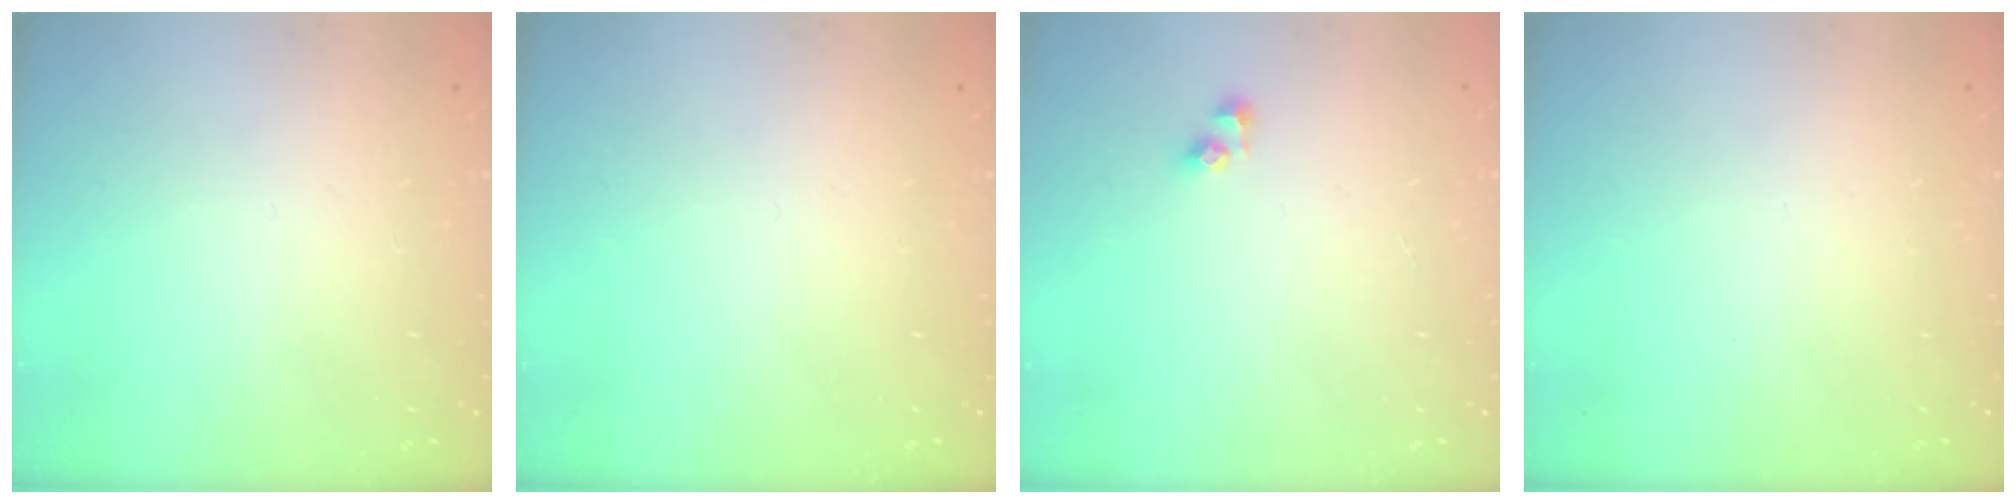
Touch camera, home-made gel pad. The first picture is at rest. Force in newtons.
{"total": 0.0}
{"total": 3.9, "press": 3.9, "slide": 0.3}
{"total": 0.0}